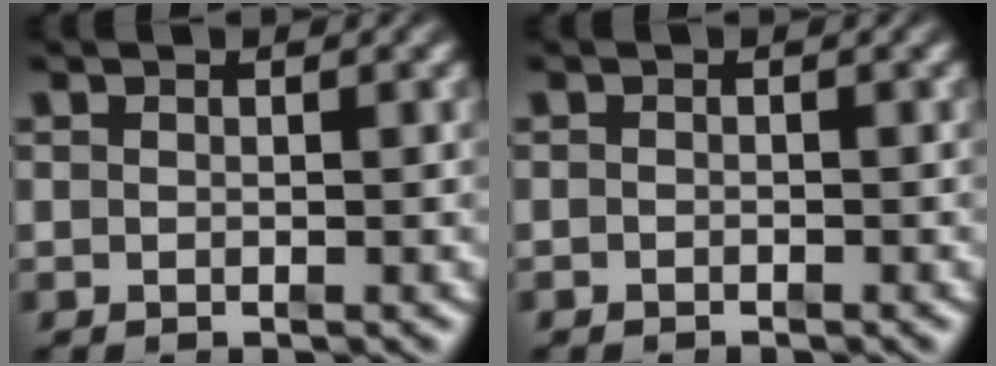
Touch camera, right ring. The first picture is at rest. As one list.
[{"total": 0.6, "force": [-0.6, -0.2, -0.1], "torque": [0.001, -0.008, -0.007]}]